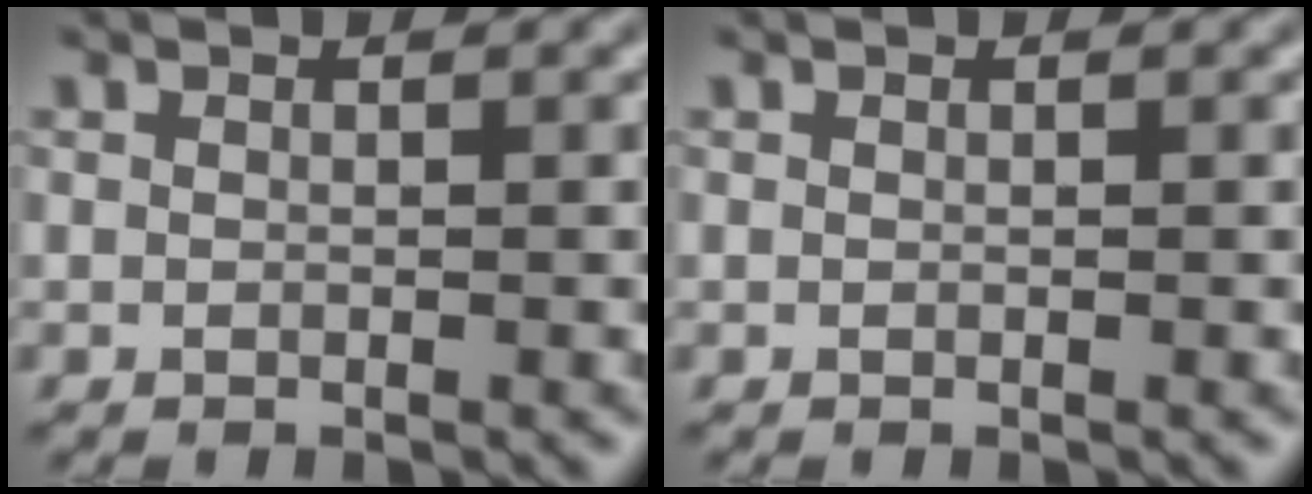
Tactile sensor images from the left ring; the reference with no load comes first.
{"total": 0.0}